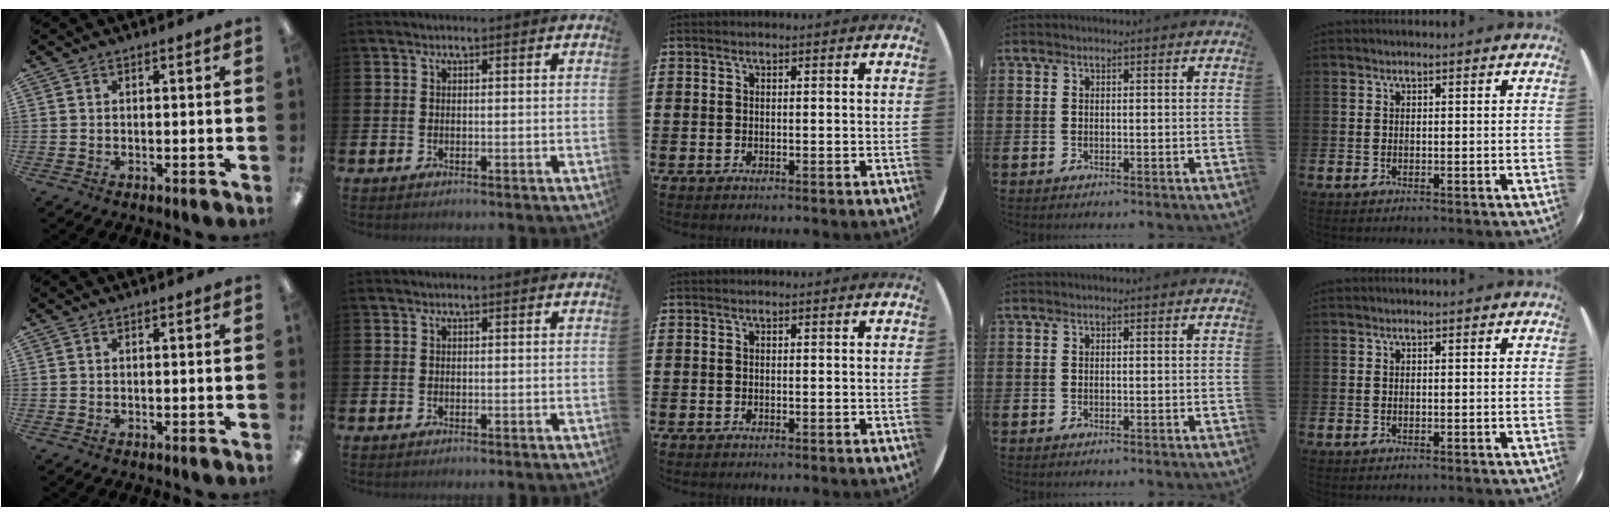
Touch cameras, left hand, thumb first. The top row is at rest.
{}